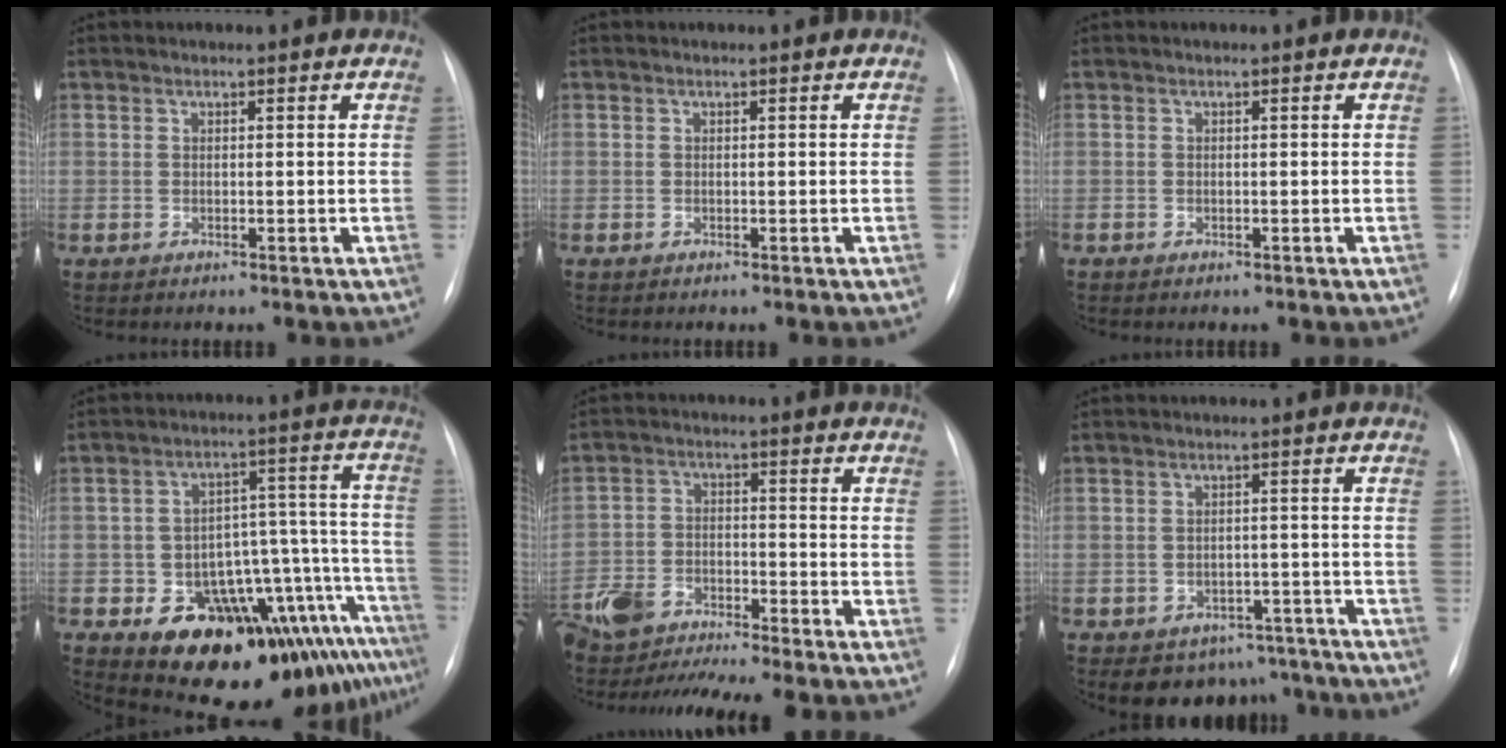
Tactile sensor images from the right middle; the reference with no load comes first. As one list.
[{"total": 0.0}, {"total": 0.0}, {"total": 19.2, "force": [-12.3, 6.5, 13.3], "torque": [-0.094, 0.074, -0.166]}, {"total": 11.1, "force": [-10.1, 1.4, 4.5], "torque": [-0.094, 0.003, -0.180]}, {"total": 8.1, "force": [-6.3, 5.0, 1.0], "torque": [0.011, 0.022, -0.076]}]